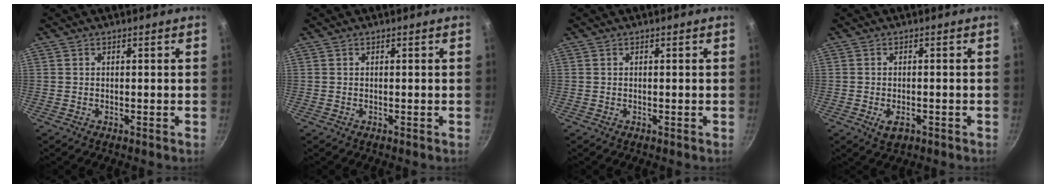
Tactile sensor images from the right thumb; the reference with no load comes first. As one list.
[{"total": 0.0}, {"total": 0.0}, {"total": 3.2, "force": [-1.3, 1.9, 2.3], "torque": [-0.036, 0.001, -0.015]}]